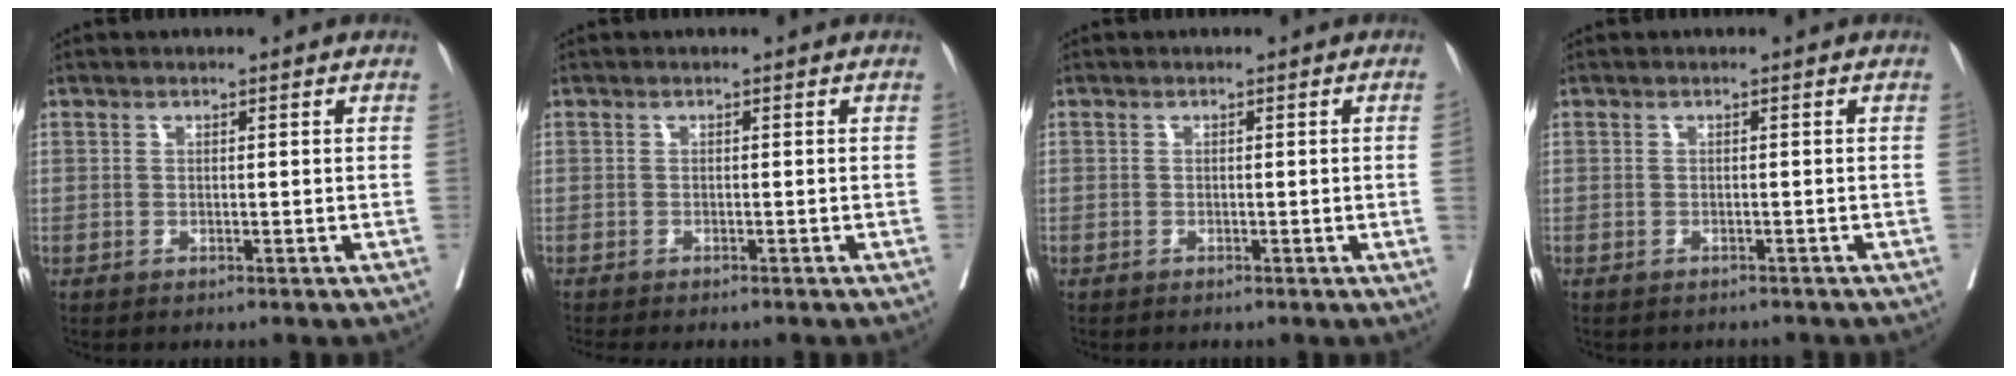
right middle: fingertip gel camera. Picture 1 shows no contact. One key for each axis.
{"total": 4.3, "fx": -3.8, "fy": 0.7, "fz": 1.9, "tx": -0.019, "ty": -0.008, "tz": -0.054}
{"total": 0.9, "fx": -0.2, "fy": -0.3, "fz": 0.8, "tx": -0.008, "ty": 0.002, "tz": -0.004}
{"total": 2.5, "fx": -2.2, "fy": 1.0, "fz": 0.4, "tx": -0.008, "ty": -0.001, "tz": -0.030}